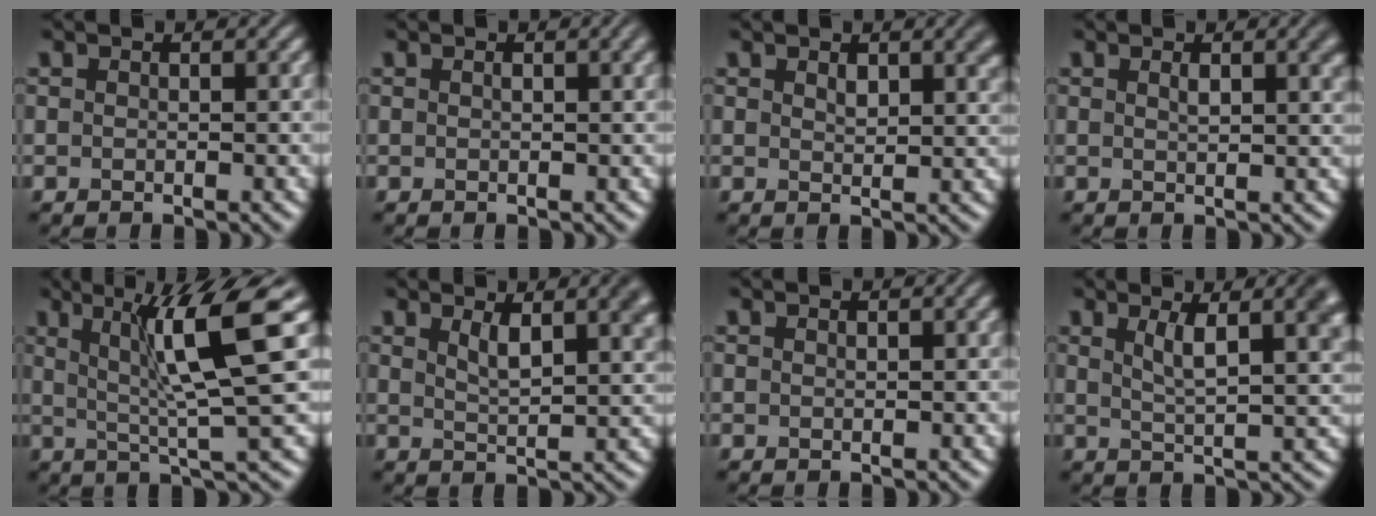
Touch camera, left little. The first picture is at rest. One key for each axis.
{"total": 2.0, "fx": 0.7, "fy": 0.7, "fz": 1.8, "tx": -0.018, "ty": 0.004, "tz": 0.012}
{"total": 2.7, "fx": 1.4, "fy": 1.2, "fz": 2.0, "tx": -0.027, "ty": 0.001, "tz": 0.026}
{"total": 3.1, "fx": 1.3, "fy": 1.0, "fz": 2.6, "tx": -0.028, "ty": 0.006, "tz": 0.020}
{"total": 8.4, "fx": 2.3, "fy": 1.2, "fz": 8.0, "tx": -0.122, "ty": 0.004, "tz": 0.039}
{"total": 4.5, "fx": 2.1, "fy": 1.6, "fz": 3.7, "tx": -0.050, "ty": 0.002, "tz": 0.032}
{"total": 0.7, "fx": 0.4, "fy": 0.1, "fz": 0.6, "tx": -0.009, "ty": 0.003, "tz": 0.007}
{"total": 5.8, "fx": 2.3, "fy": 1.9, "fz": 5.0, "tx": -0.068, "ty": 0.003, "tz": 0.036}